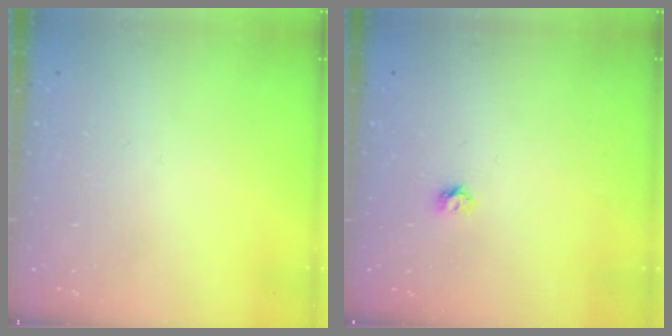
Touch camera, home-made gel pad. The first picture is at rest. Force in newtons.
{"total": 3.8, "press": 3.8, "slide": 0.3}